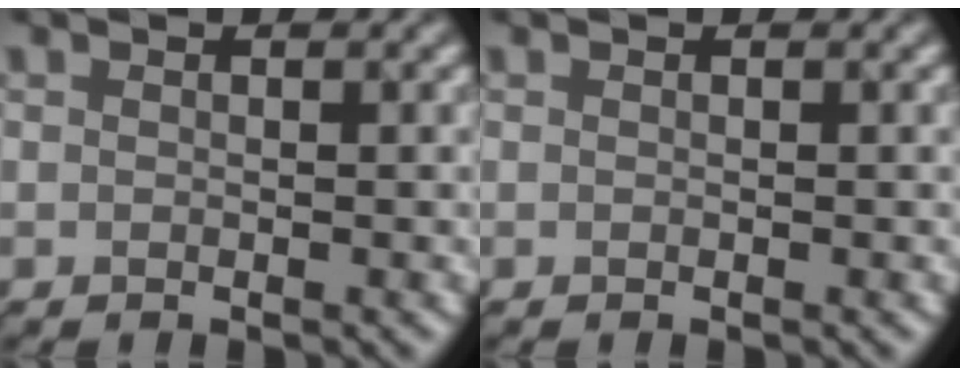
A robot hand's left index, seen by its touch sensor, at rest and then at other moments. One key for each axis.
{"total": 0.0}